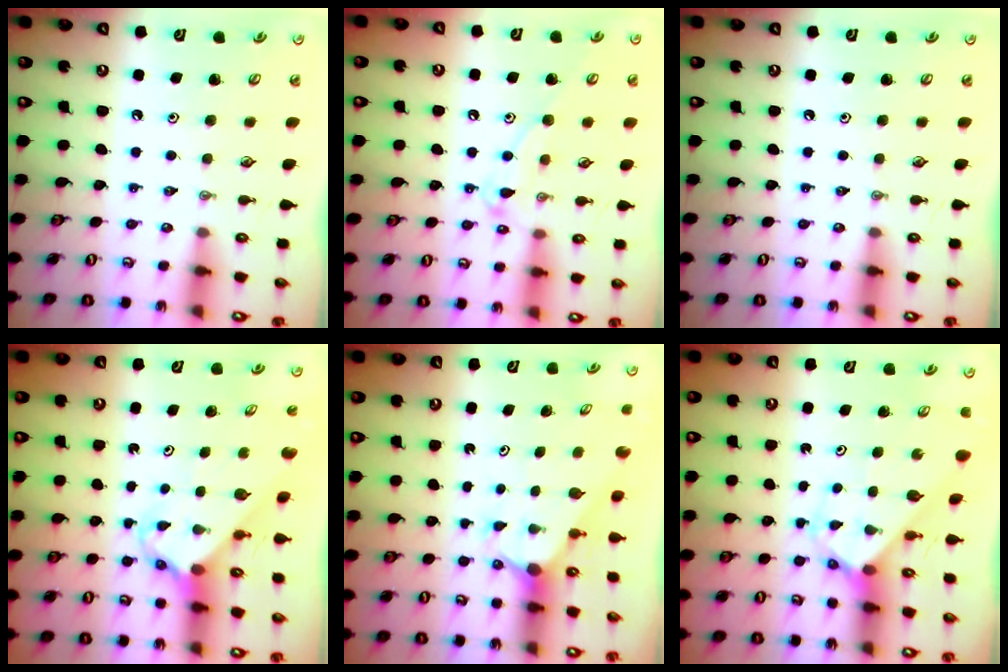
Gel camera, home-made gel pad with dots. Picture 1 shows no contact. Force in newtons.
{"total": 11.0, "press": 11.0, "slide": 0.5}
{"total": 0.0}
{"total": 2.8, "press": 2.8, "slide": 0.2}
{"total": 2.6, "press": 2.6, "slide": 0.1}
{"total": 2.8, "press": 2.8, "slide": 0.2}